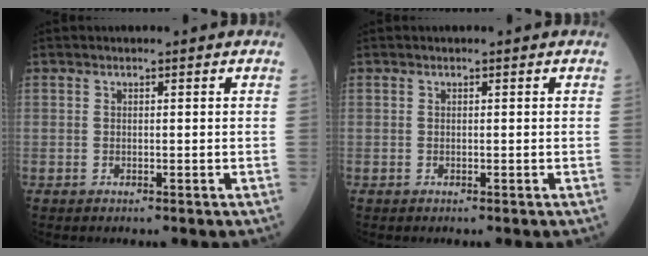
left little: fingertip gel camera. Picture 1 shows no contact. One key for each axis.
{"total": 0.0}